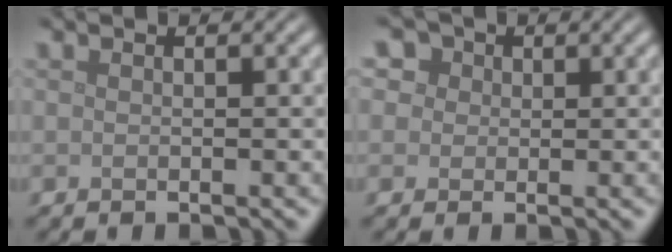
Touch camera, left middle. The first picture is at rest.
{"total": 5.3, "force": [2.6, 4.0, 2.3], "torque": [-0.046, 0.018, 0.018]}